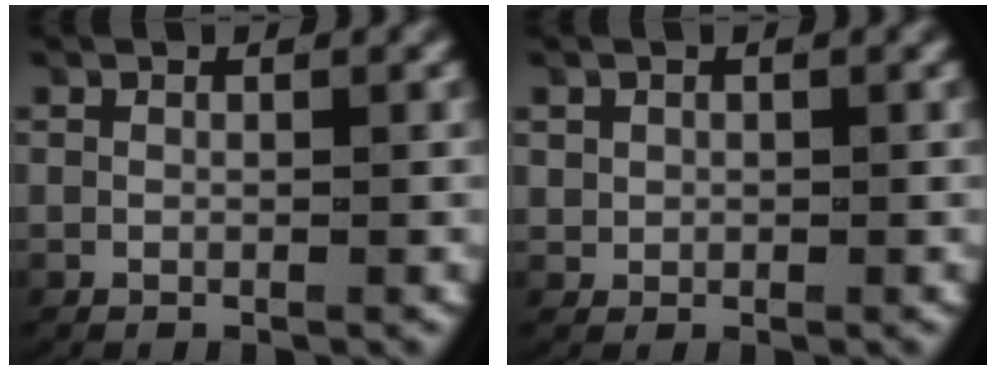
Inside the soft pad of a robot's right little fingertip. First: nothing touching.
{"total": 1.2, "force": [0.3, 1.1, 0.4], "torque": [-0.019, -0.007, 0.012]}